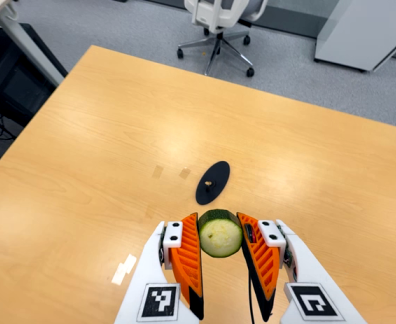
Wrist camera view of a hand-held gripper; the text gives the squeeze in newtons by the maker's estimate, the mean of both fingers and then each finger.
{"total": 11.5, "left": 12.6, "right": 10.3}